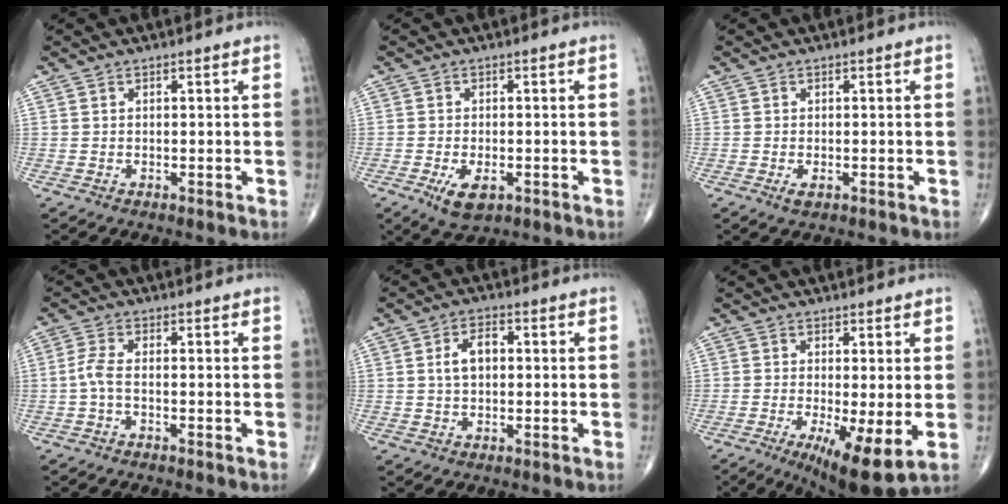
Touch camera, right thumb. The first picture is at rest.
{"total": 5.1, "force": [-2.1, 2.5, 3.9], "torque": [-0.065, -0.003, -0.030]}
{"total": 1.4, "force": [-0.5, 0.7, 1.1], "torque": [-0.020, -0.002, -0.010]}
{"total": 2.9, "force": [-0.8, 1.0, 2.7], "torque": [-0.067, 0.003, -0.021]}
{"total": 4.9, "force": [0.5, 3.0, 3.9], "torque": [-0.071, 0.014, 0.006]}
{"total": 10.2, "force": [-2.5, 2.6, 9.5], "torque": [-0.157, -0.026, -0.037]}